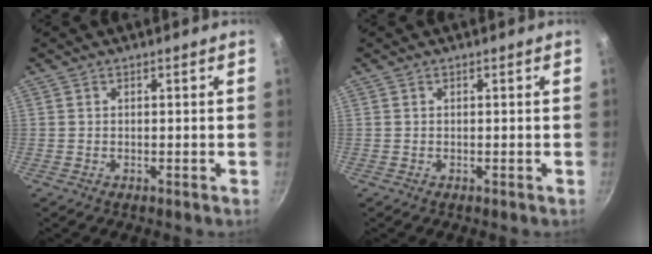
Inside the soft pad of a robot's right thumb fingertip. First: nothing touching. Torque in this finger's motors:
{"motor_torque": [0.35, 0.12, -0.05, 0.26, 0.02]}